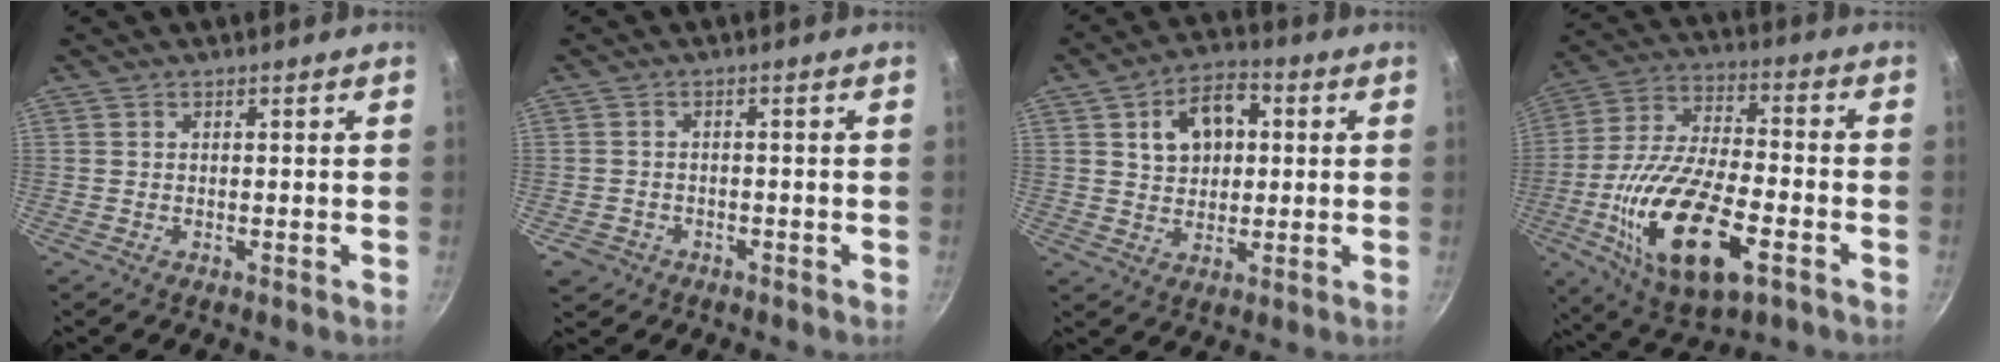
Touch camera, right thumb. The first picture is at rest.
{"total": 3.2, "force": [-1.5, 2.6, 1.1], "torque": [-0.023, 0.019, -0.015]}
{"total": 10.5, "force": [2.4, 7.4, 7.0], "torque": [-0.081, 0.012, 0.036]}
{"total": 22.2, "force": [-7.6, 9.7, 18.5], "torque": [-0.346, 0.015, -0.136]}